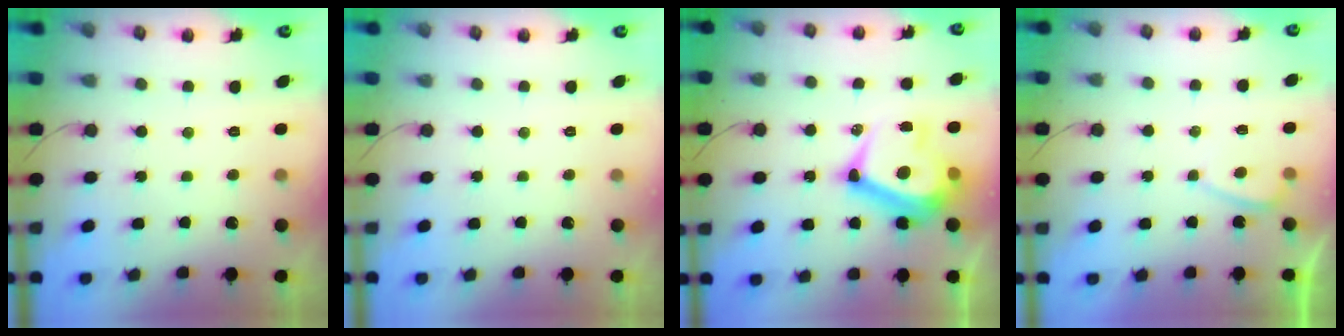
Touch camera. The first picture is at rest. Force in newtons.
{"total": 0.0}
{"total": 16.5, "press": 16.2, "slide": 3.2}
{"total": 1.6, "press": 1.4, "slide": 0.6}